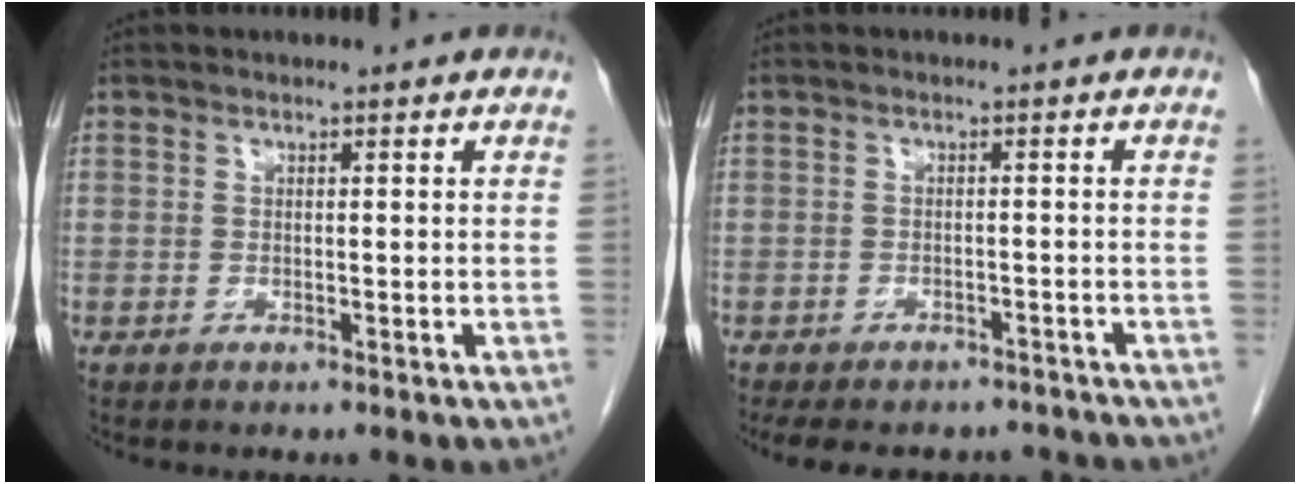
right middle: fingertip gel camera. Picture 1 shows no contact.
{"total": 12.0, "force": [-10.6, 4.4, 3.6], "torque": [-0.072, 0.005, -0.128]}